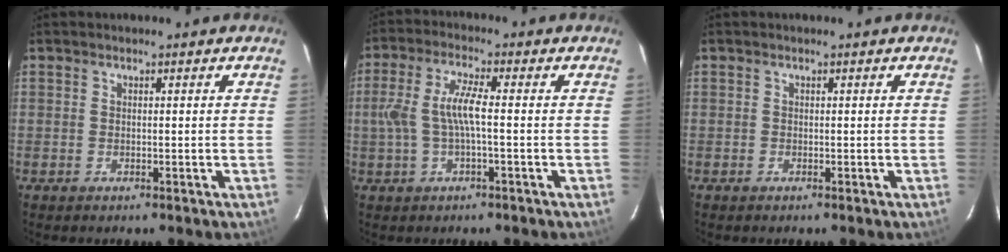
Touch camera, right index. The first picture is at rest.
{"total": 6.8, "force": [-0.7, 1.2, 6.6], "torque": [-0.140, 0.007, -0.009]}
{"total": 0.0}